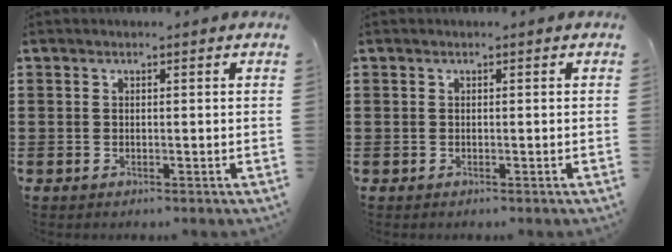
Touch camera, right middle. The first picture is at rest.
{"total": 0.0}